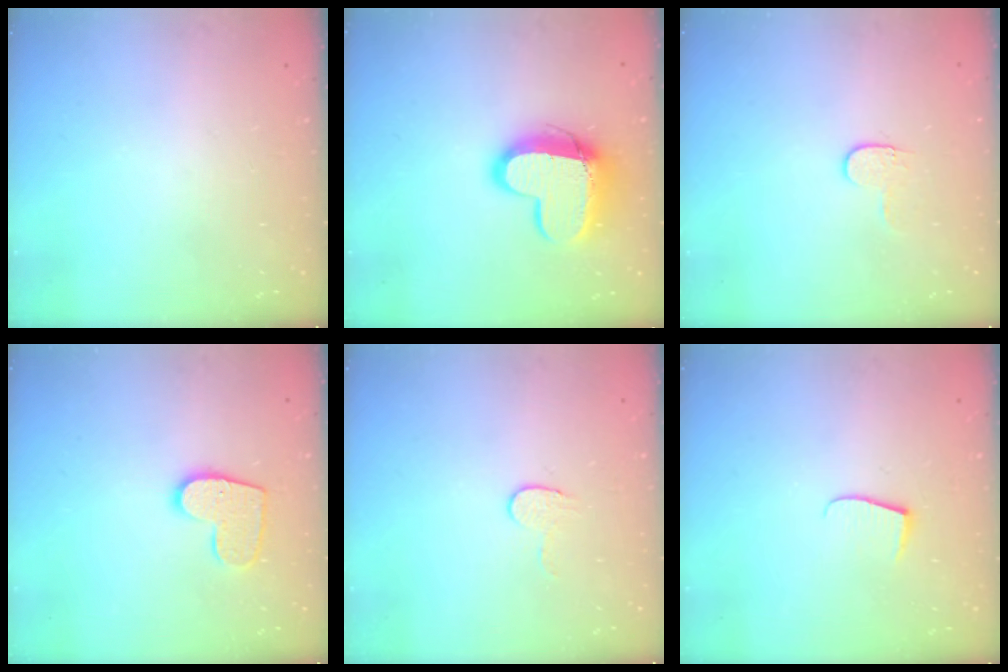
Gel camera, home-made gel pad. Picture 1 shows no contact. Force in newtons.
{"total": 14.4, "press": 14.4, "slide": 1.0}
{"total": 4.1, "press": 4.1, "slide": 0.4}
{"total": 11.3, "press": 11.3, "slide": 0.7}
{"total": 6.2, "press": 6.2, "slide": 0.5}
{"total": 5.9, "press": 5.9, "slide": 0.4}